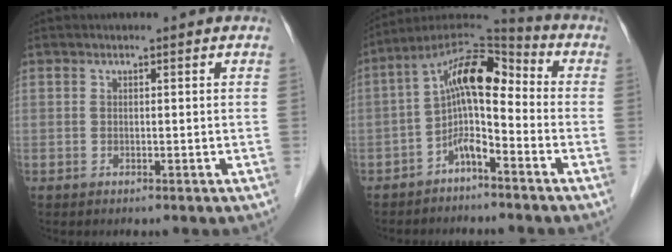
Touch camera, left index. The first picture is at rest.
{"total": 9.4, "force": [-2.2, 3.4, 8.4], "torque": [-0.151, 0.043, -0.044]}